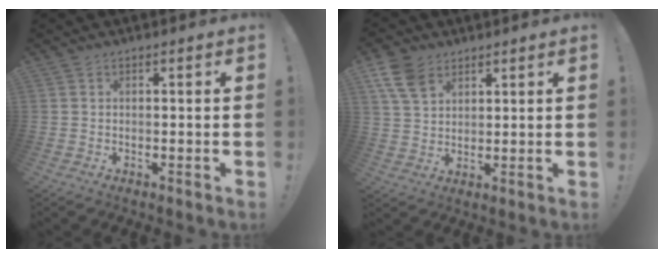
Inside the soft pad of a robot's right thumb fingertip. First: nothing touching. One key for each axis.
{"total": 9.2, "fx": 5.4, "fy": 5.8, "fz": 4.6, "tx": -0.089, "ty": -0.019, "tz": 0.105}